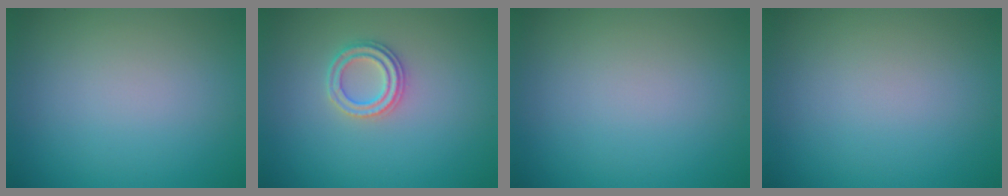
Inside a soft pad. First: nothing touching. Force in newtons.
{"total": 2.3, "press": 2.2, "slide": 0.5}
{"total": 0.0}
{"total": 0.0}